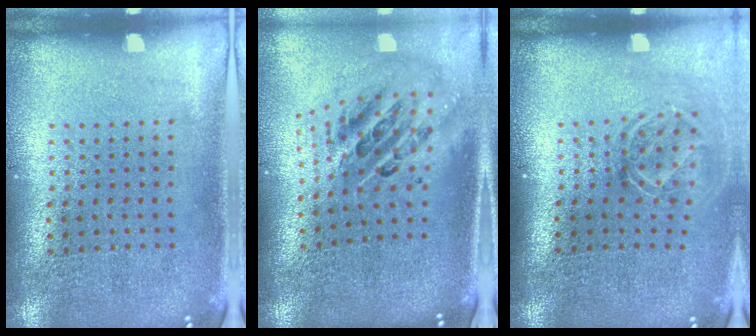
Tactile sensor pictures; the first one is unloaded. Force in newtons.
{"total": 2.6, "press": 1.8, "slide": 1.9}
{"total": 1.7, "press": 1.1, "slide": 1.3}